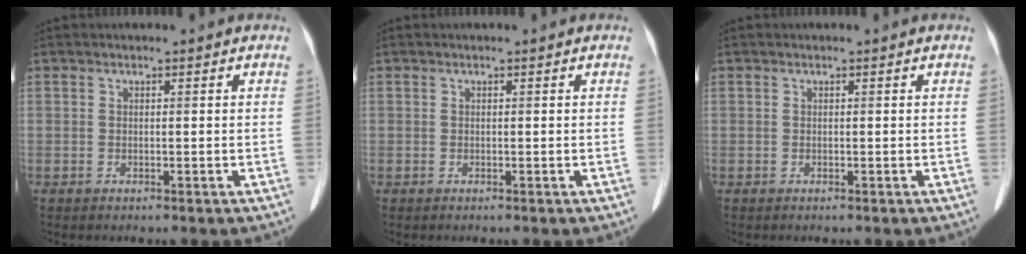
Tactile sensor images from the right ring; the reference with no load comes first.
{"total": 0.0}
{"total": 0.0}